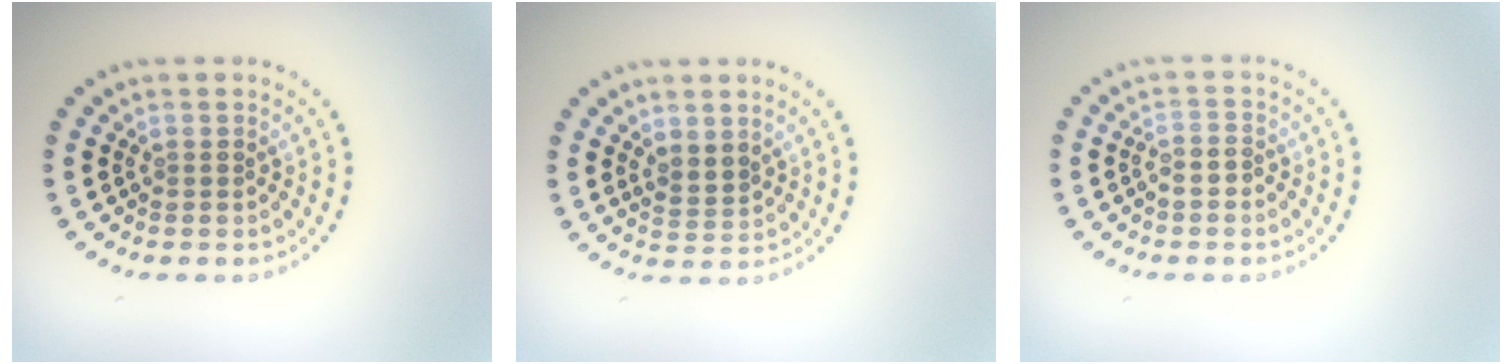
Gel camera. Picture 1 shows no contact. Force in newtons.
{"total": 1.6, "press": 1.4, "slide": 0.9}
{"total": 1.5, "press": 1.3, "slide": 0.7}